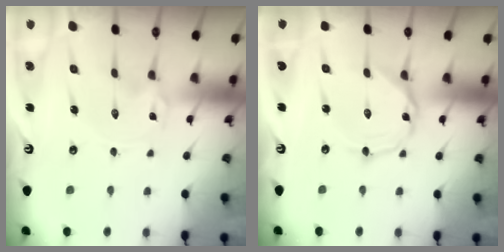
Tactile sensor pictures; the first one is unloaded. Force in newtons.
{"total": 1.2, "press": 1.2, "slide": 0.3}